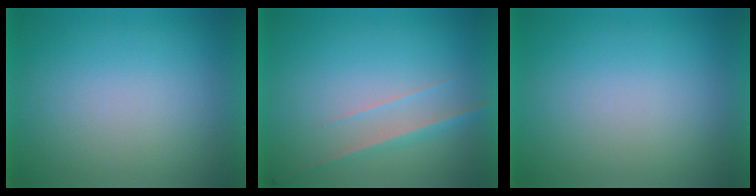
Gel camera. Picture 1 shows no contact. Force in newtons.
{"total": 2.9}
{"total": 1.3}